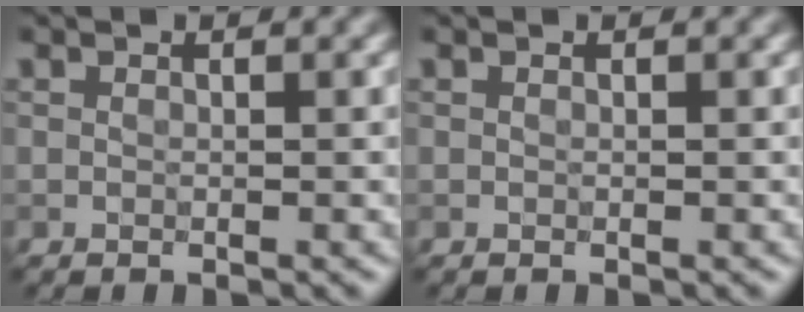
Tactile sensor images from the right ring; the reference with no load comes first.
{"total": 0.0}